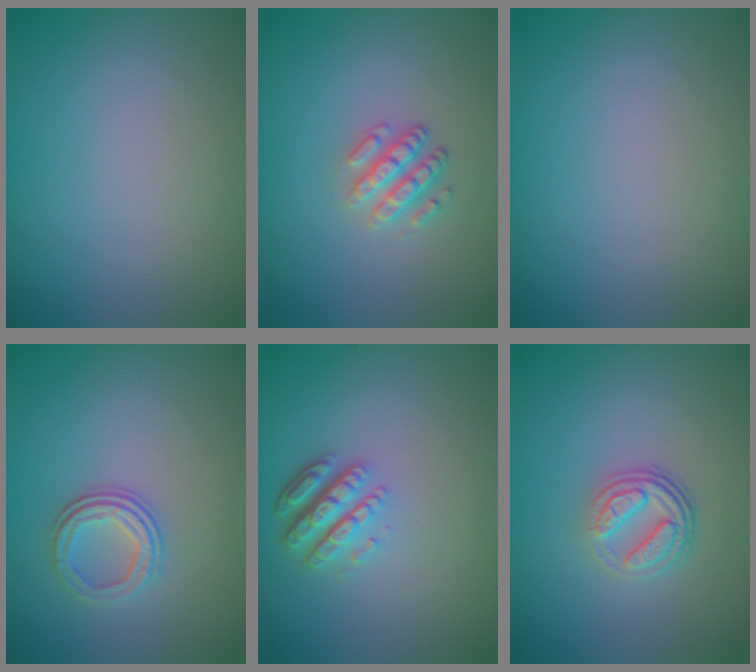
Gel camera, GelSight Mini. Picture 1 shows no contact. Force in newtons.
{"total": 2.5, "press": 2.5, "slide": 0.4}
{"total": 0.0}
{"total": 2.9, "press": 2.3, "slide": 1.7}
{"total": 4.4, "press": 3.3, "slide": 3.0}
{"total": 3.9, "press": 2.8, "slide": 2.7}